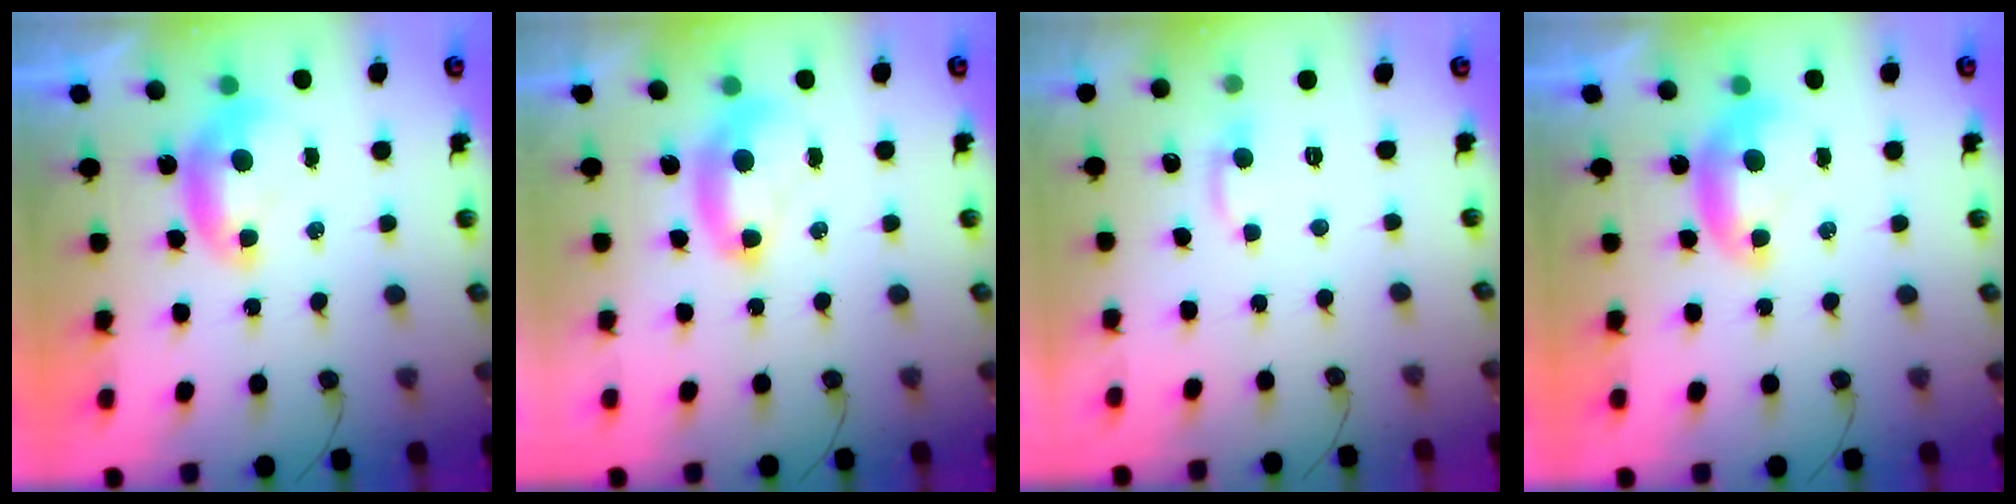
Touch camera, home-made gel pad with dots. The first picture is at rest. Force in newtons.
{"total": 2.5, "press": 2.5, "slide": 0.2}
{"total": 1.6, "press": 1.5, "slide": 0.5}
{"total": 0.0}